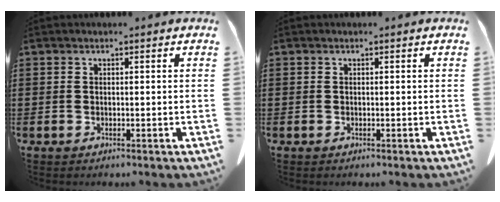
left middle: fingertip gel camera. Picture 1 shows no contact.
{"total": 0.0}